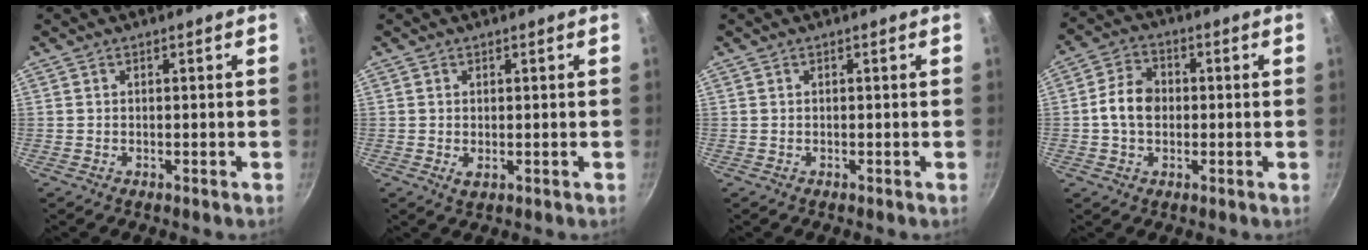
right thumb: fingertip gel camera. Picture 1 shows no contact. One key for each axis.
{"total": 1.4, "fx": 0.1, "fy": 0.9, "fz": 1.1, "tx": -0.018, "ty": -0.006, "tz": 0.002}
{"total": 0.0}
{"total": 7.4, "fx": -0.1, "fy": 5.6, "fz": 4.9, "tx": -0.073, "ty": 0.020, "tz": -0.014}